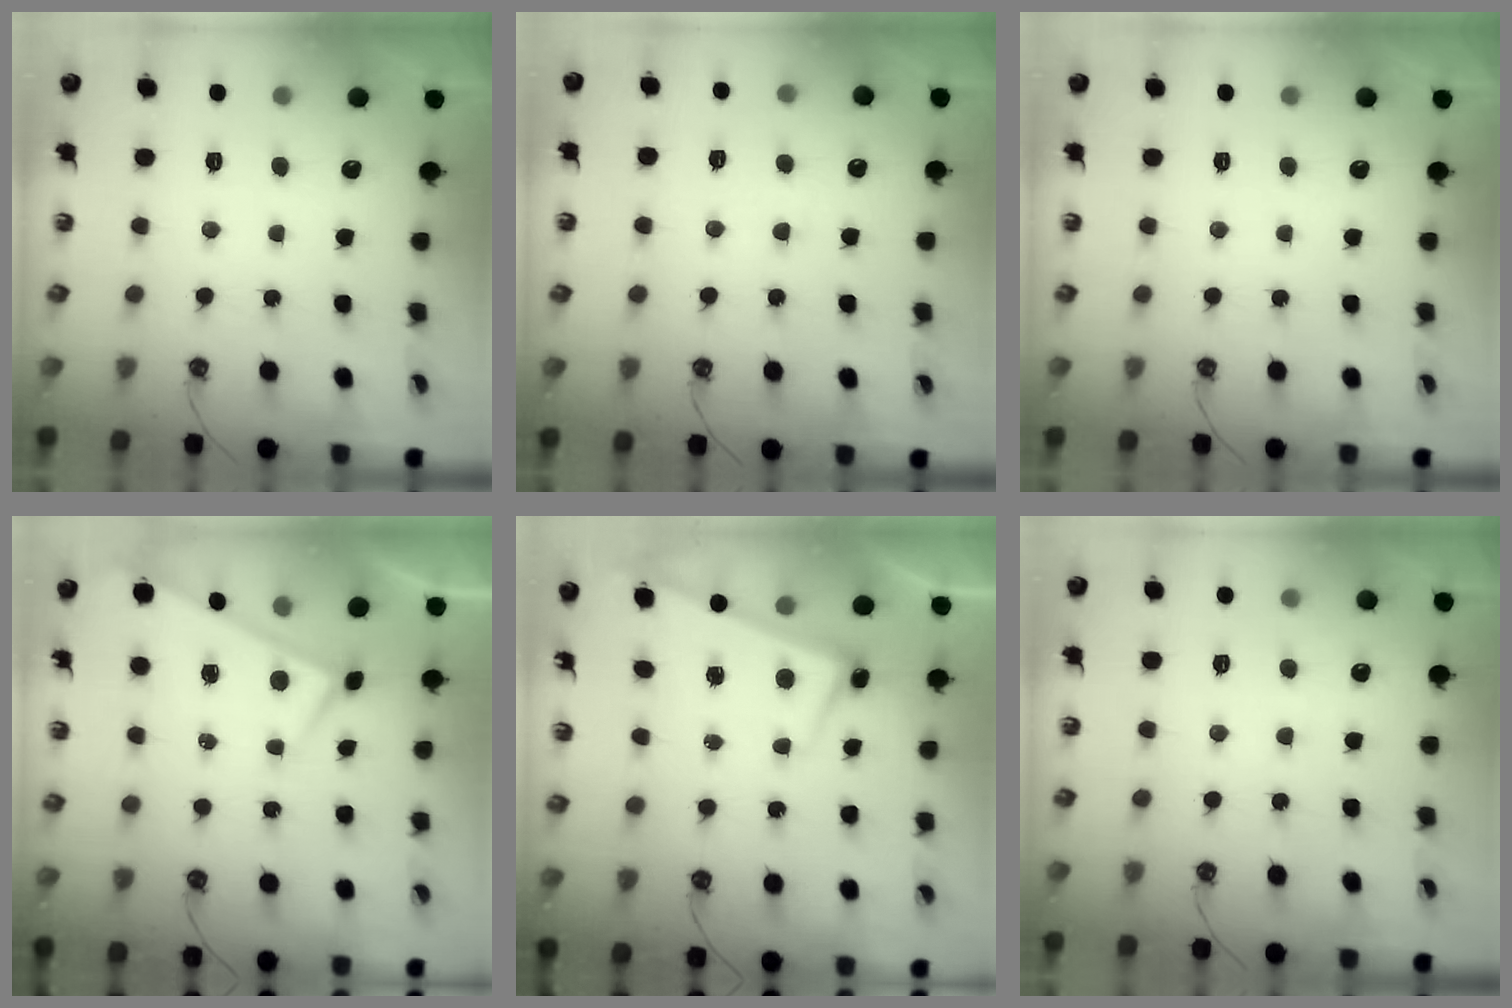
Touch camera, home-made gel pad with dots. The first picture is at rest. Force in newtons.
{"total": 2.1, "press": 2.0, "slide": 0.5}
{"total": 0.0}
{"total": 0.0}
{"total": 2.6, "press": 2.4, "slide": 1.0}
{"total": 0.5, "press": 0.2, "slide": 0.5}